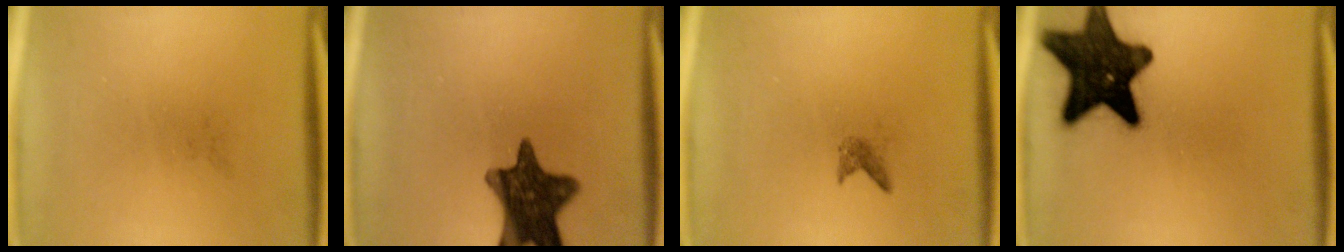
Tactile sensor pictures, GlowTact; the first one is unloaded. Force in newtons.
{"total": 12.8}
{"total": 0.9}
{"total": 17.4}